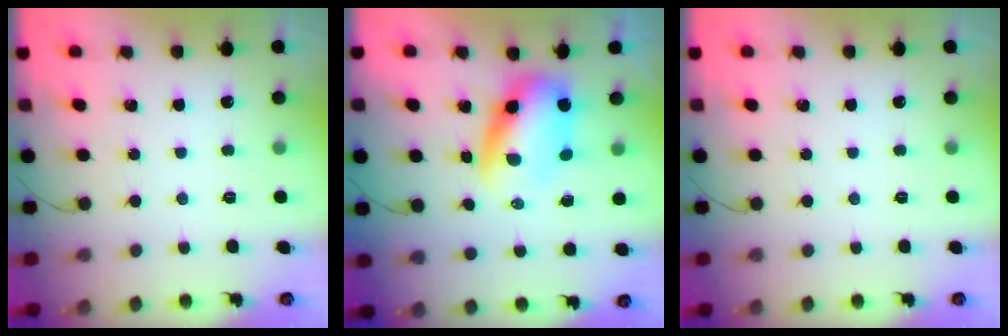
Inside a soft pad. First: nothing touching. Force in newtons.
{"total": 7.0, "press": 6.8, "slide": 1.4}
{"total": 0.0}